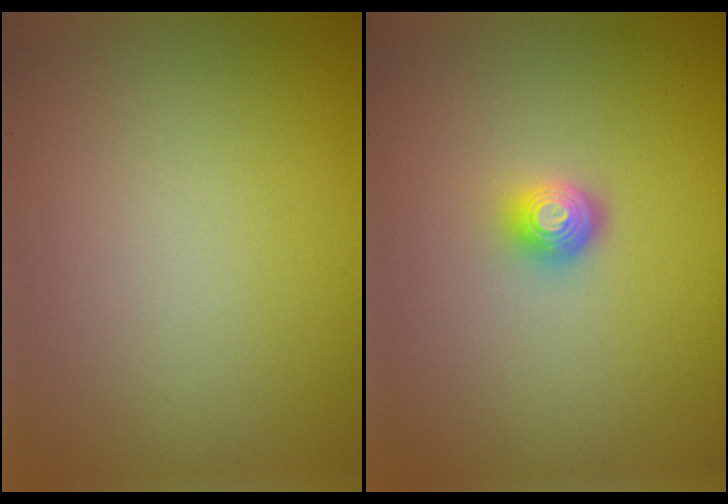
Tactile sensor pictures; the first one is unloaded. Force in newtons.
{"total": 1.9, "press": 1.4, "slide": 1.4}